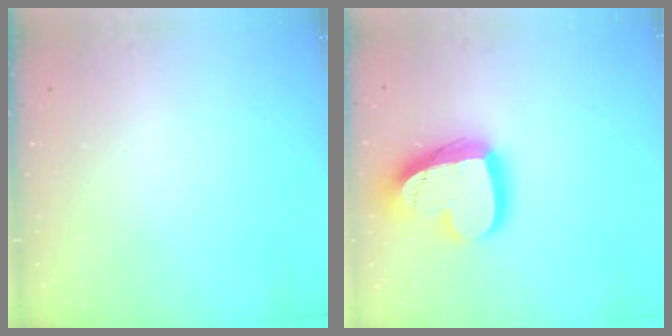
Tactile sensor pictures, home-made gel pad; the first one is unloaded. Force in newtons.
{"total": 20.4, "press": 20.3, "slide": 1.7}